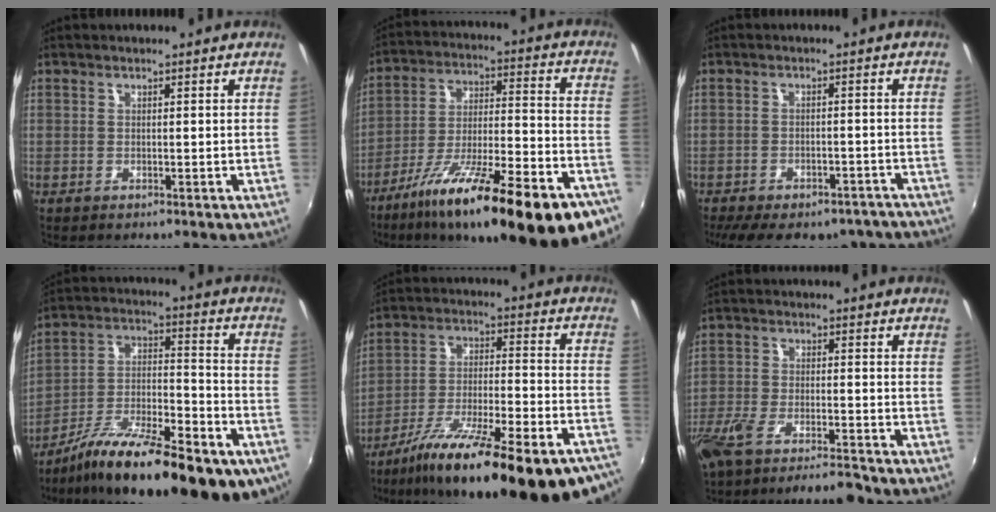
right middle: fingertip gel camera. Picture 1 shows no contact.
{"total": 29.2, "force": [-19.5, 6.2, 20.8], "torque": [-0.319, -0.050, -0.291]}
{"total": 18.7, "force": [-15.1, 7.6, 8.0], "torque": [-0.165, -0.006, -0.183]}
{"total": 25.0, "force": [-16.2, 7.7, 17.4], "torque": [-0.282, -0.024, -0.248]}
{"total": 29.3, "force": [-21.9, 5.6, 18.7], "torque": [-0.291, -0.052, -0.316]}
{"total": 11.3, "force": [-9.7, 2.0, 5.4], "torque": [-0.130, -0.021, -0.169]}